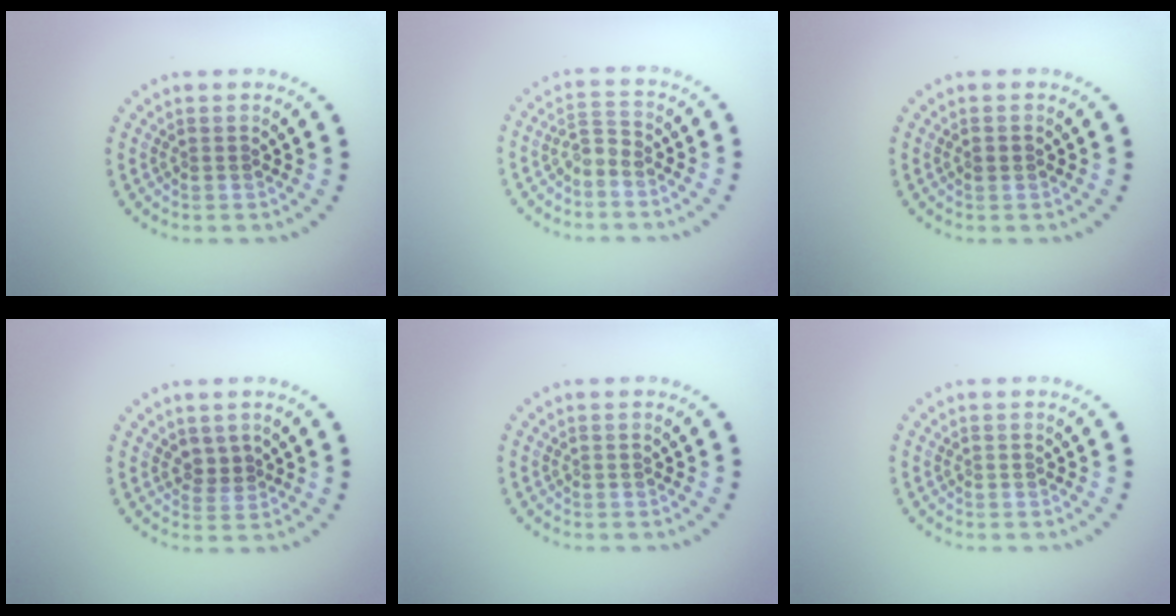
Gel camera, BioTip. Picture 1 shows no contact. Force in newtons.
{"total": 1.4, "press": 1.2, "slide": 0.9}
{"total": 0.8, "press": 0.8, "slide": 0.0}
{"total": 1.6, "press": 1.3, "slide": 0.9}
{"total": 0.0}
{"total": 0.0}